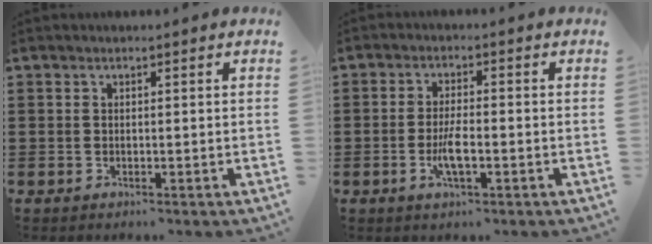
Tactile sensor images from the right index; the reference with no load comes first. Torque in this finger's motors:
{"motor_torque": [1.78, 0.36, 0.57, 0.15]}